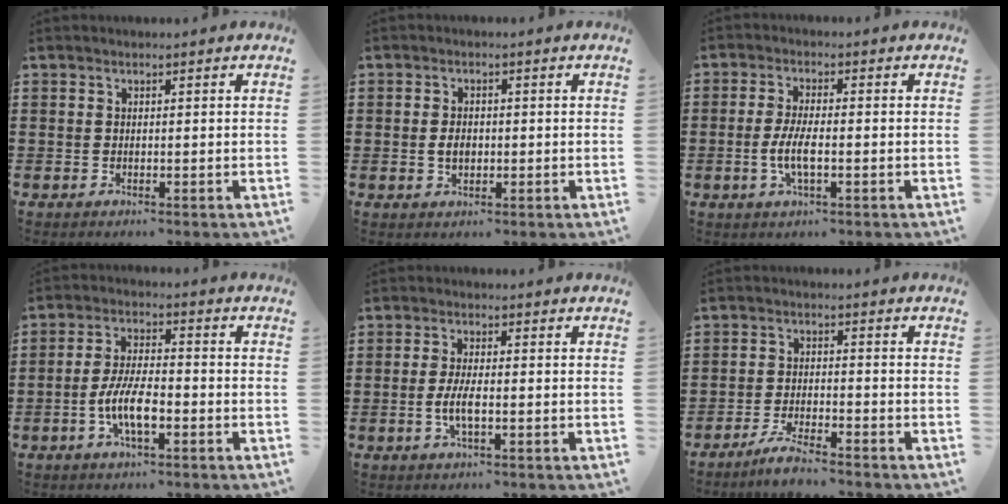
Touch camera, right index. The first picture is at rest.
{"total": 2.4, "force": [-0.2, 1.5, 1.9], "torque": [-0.039, 0.001, -0.005]}
{"total": 4.8, "force": [-1.3, 1.3, 4.4], "torque": [-0.104, -0.005, -0.033]}
{"total": 7.4, "force": [-2.6, 2.5, 6.4], "torque": [-0.148, -0.008, -0.055]}
{"total": 4.0, "force": [-1.0, 1.1, 3.7], "torque": [-0.085, -0.004, -0.025]}
{"total": 3.9, "force": [-3.6, 0.1, 1.5], "torque": [-0.035, -0.001, -0.072]}